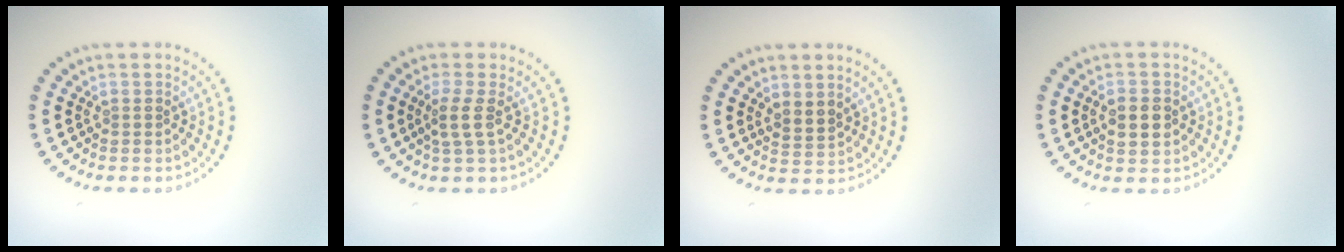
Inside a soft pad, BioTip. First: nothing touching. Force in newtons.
{"total": 1.8, "press": 1.4, "slide": 1.2}
{"total": 1.8, "press": 1.5, "slide": 1.1}
{"total": 2.7, "press": 2.7, "slide": 0.1}